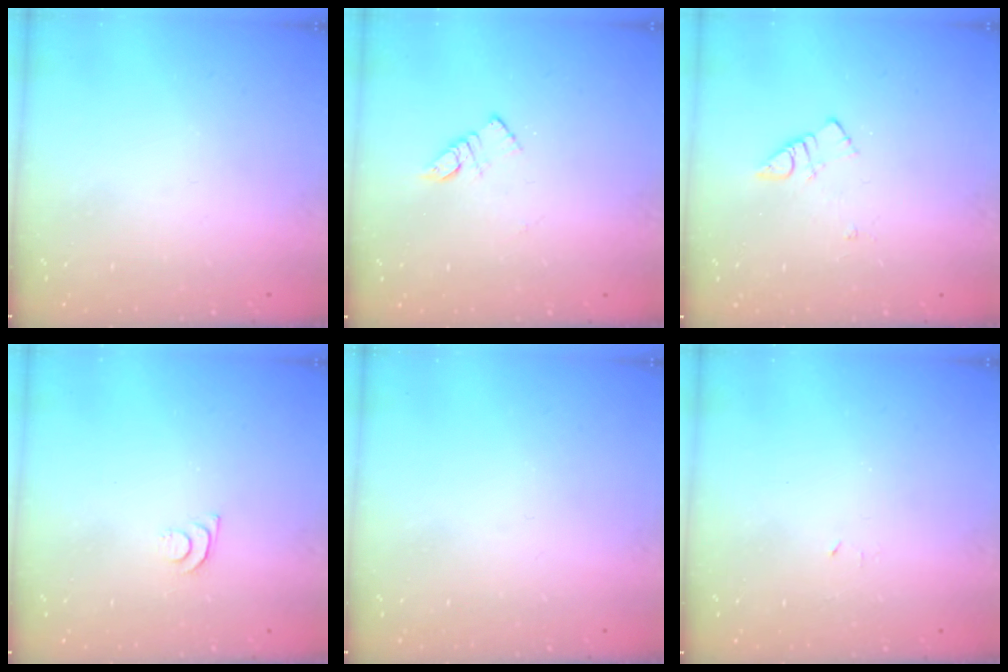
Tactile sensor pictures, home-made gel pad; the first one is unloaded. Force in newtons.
{"total": 4.1, "press": 4.1, "slide": 0.4}
{"total": 5.2, "press": 5.1, "slide": 0.8}
{"total": 4.6, "press": 4.6, "slide": 0.6}
{"total": 0.0}
{"total": 2.9, "press": 2.9, "slide": 0.4}